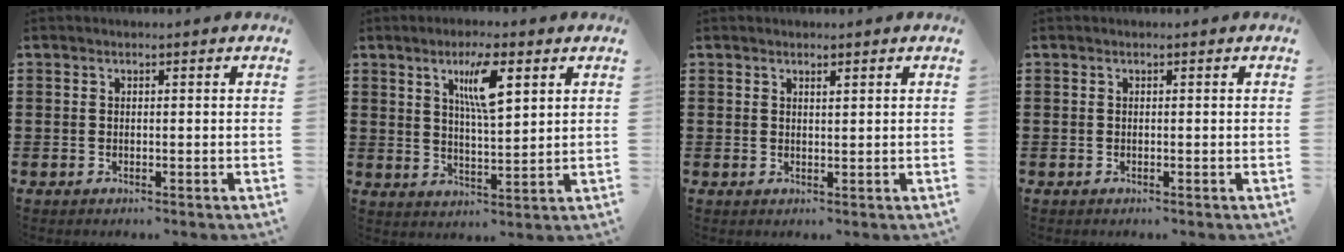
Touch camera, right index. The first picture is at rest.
{"total": 7.2, "force": [3.3, 1.7, 6.2], "torque": [-0.114, 0.004, 0.051]}
{"total": 0.9, "force": [0.8, 0.1, 0.3], "torque": [-0.007, 0.000, 0.016]}
{"total": 0.0}